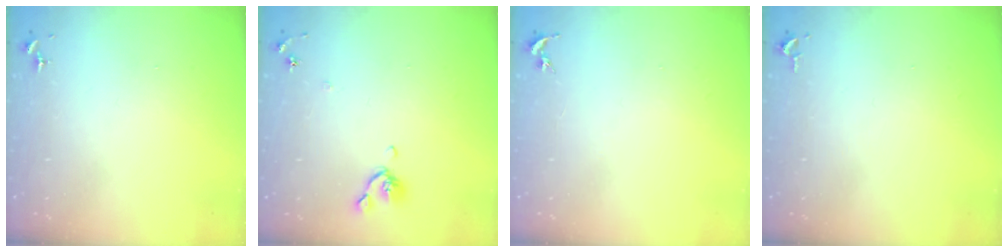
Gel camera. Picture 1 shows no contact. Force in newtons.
{"total": 5.4, "press": 5.3, "slide": 1.1}
{"total": 0.0}
{"total": 2.6, "press": 2.6, "slide": 0.4}